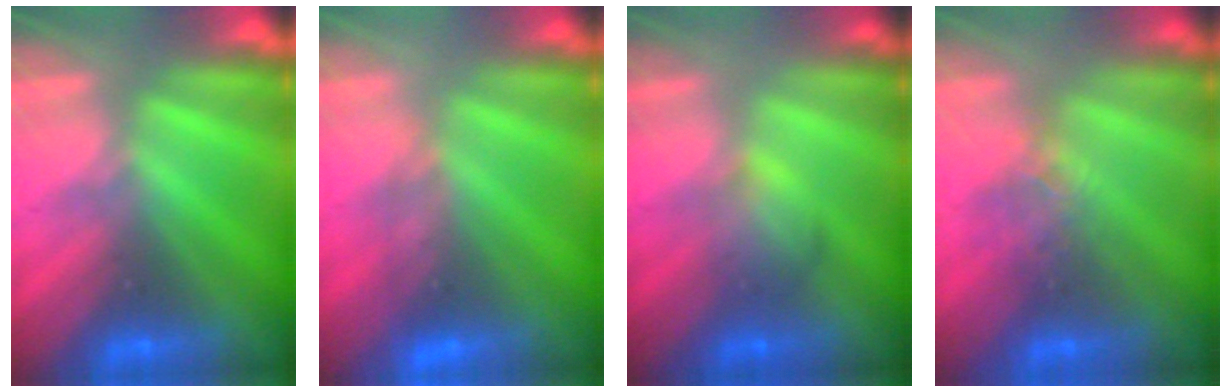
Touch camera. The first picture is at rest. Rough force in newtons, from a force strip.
{"total": 3.8}
{"total": 2.2}
{"total": 3.8}